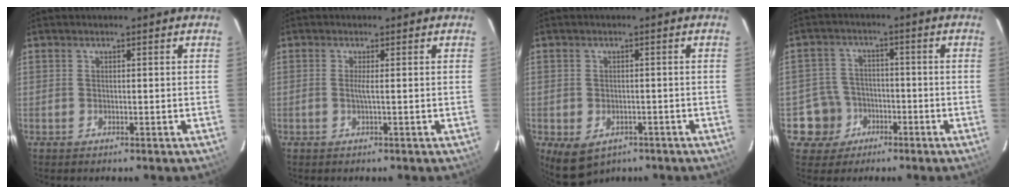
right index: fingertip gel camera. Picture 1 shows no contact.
{"total": 1.2, "force": [-0.1, -0.4, 1.1], "torque": [-0.022, -0.003, -0.003]}
{"total": 5.7, "force": [-3.1, 4.1, 2.7], "torque": [-0.053, -0.011, -0.034]}
{"total": 6.6, "force": [-2.9, 6.0, 0.1], "torque": [-0.023, 0.024, -0.046]}